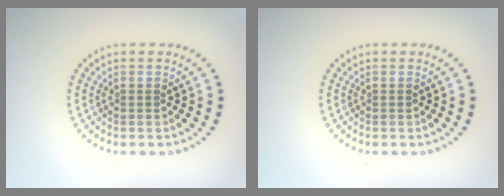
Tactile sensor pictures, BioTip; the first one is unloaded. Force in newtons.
{"total": 0.0}